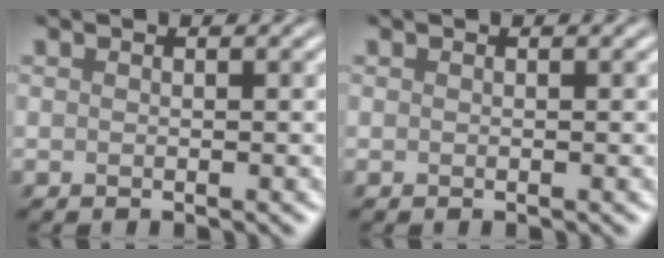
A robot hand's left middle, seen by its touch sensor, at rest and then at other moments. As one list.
[{"total": 0.0}]